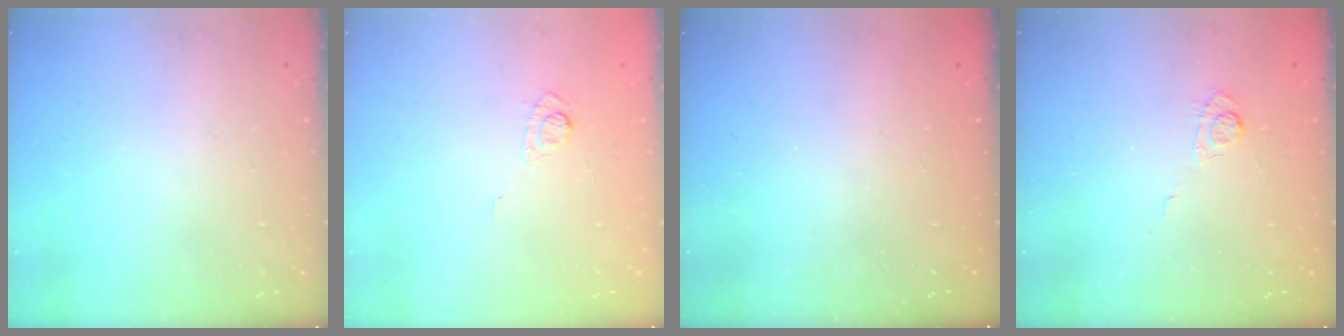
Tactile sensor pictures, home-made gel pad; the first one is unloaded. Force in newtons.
{"total": 3.8, "press": 3.5, "slide": 1.5}
{"total": 2.3, "press": 2.2, "slide": 0.7}
{"total": 3.6, "press": 3.1, "slide": 1.7}